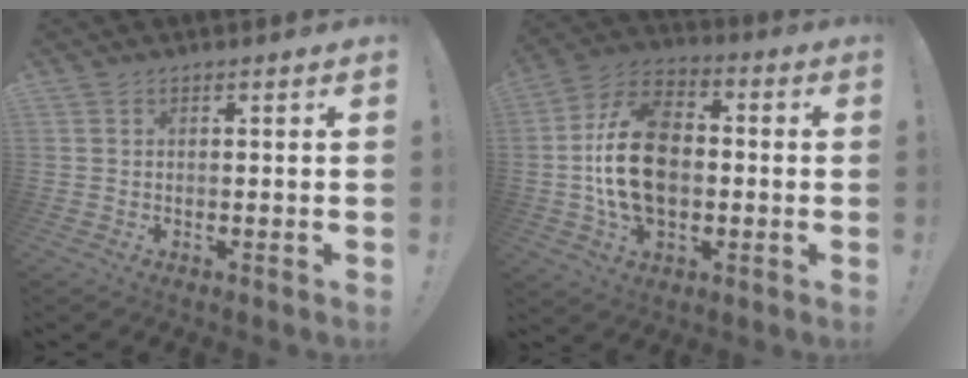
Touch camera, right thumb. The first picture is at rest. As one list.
[{"total": 20.1, "force": [-1.6, 13.6, 14.7], "torque": [-0.264, 0.026, -0.021]}]